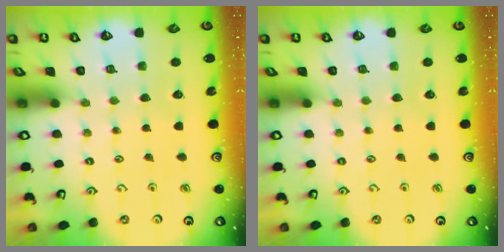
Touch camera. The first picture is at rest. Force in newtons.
{"total": 0.0}